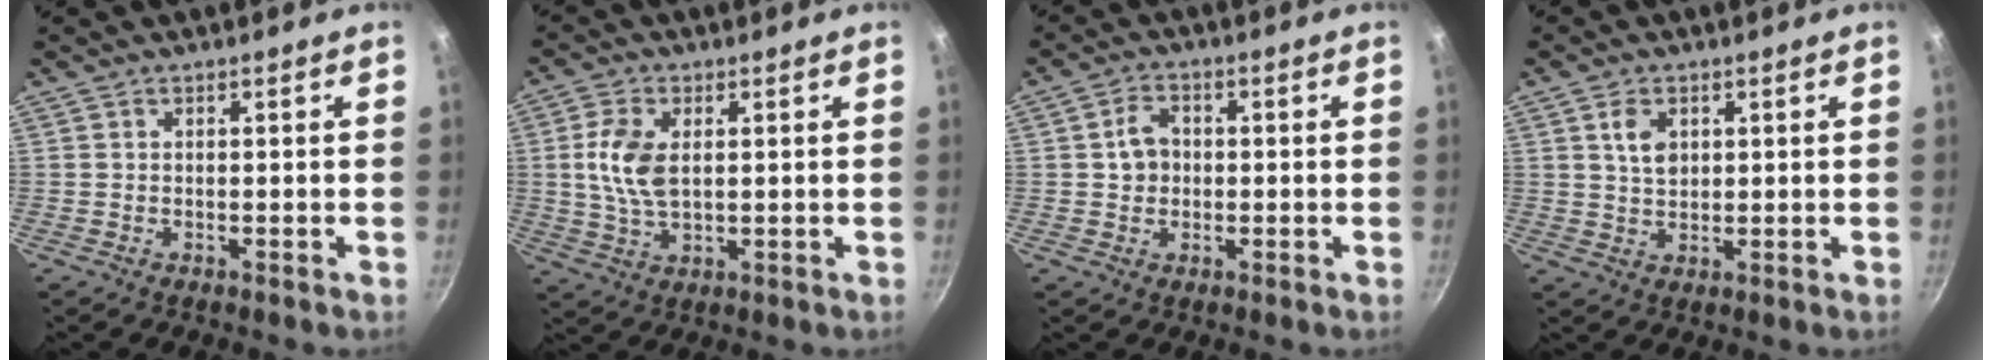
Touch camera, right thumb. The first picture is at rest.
{"total": 8.6, "force": [1.3, 4.9, 7.0], "torque": [-0.136, -0.002, 0.026]}
{"total": 4.7, "force": [0.2, 3.9, 2.7], "torque": [-0.030, 0.010, -0.002]}
{"total": 4.6, "force": [1.5, 3.1, 3.1], "torque": [-0.046, -0.007, 0.031]}